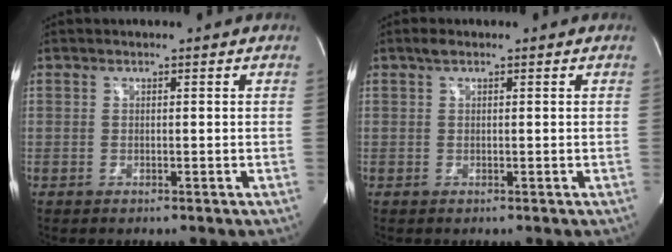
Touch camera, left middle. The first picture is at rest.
{"total": 1.1, "force": [0.7, 0.4, 0.7], "torque": [-0.017, 0.011, 0.013]}